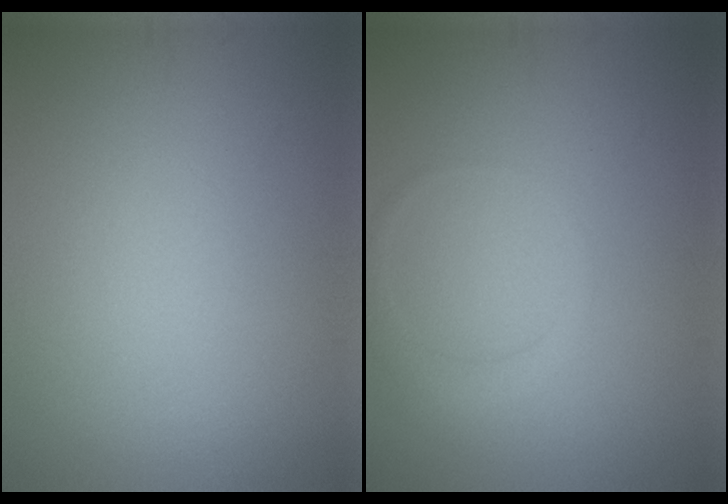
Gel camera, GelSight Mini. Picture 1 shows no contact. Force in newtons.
{"total": 1.5, "press": 1.5, "slide": 0.1}